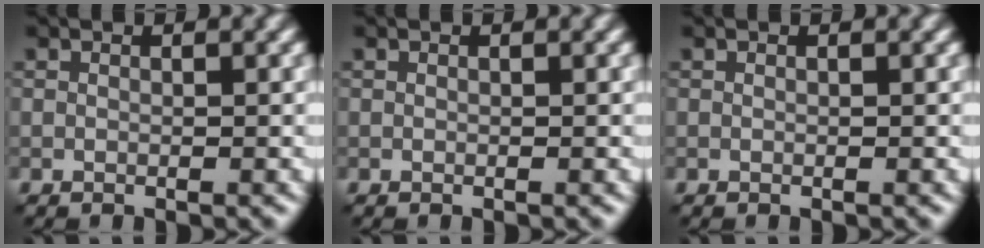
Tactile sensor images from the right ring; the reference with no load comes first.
{"total": 0.0}
{"total": 0.0}